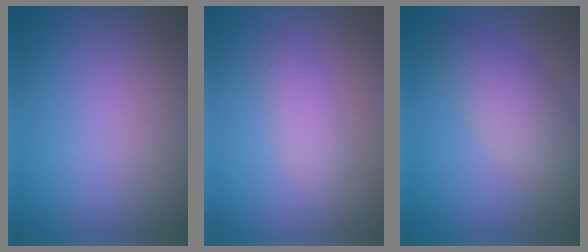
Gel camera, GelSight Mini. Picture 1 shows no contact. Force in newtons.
{"total": 1.9, "press": 1.9, "slide": 0.1}
{"total": 3.5, "press": 3.5, "slide": 0.1}